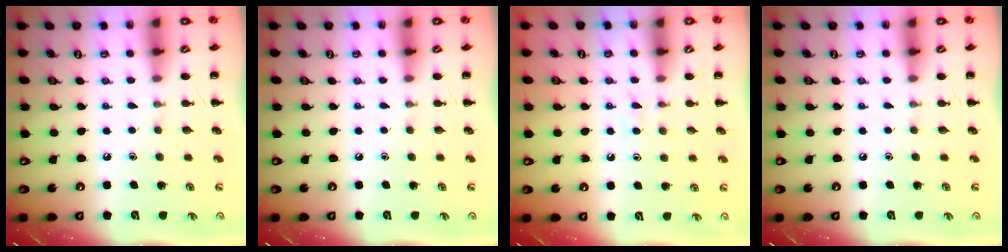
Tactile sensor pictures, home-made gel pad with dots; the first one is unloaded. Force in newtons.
{"total": 0.0}
{"total": 4.1, "press": 3.9, "slide": 1.5}
{"total": 0.0}